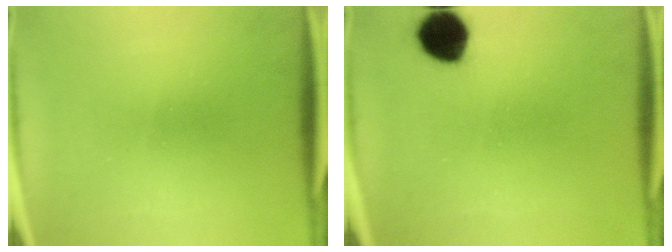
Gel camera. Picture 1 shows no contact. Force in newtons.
{"total": 8.3}